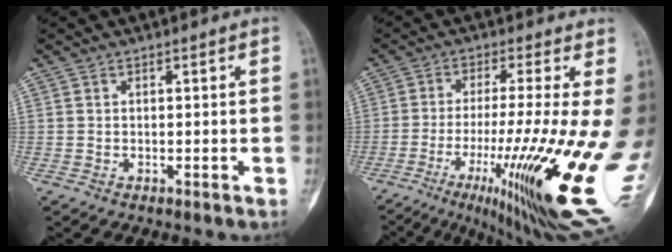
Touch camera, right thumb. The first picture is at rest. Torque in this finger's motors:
{"motor_torque": [0.80, 0.79, 0.83, -0.11, 0.33]}